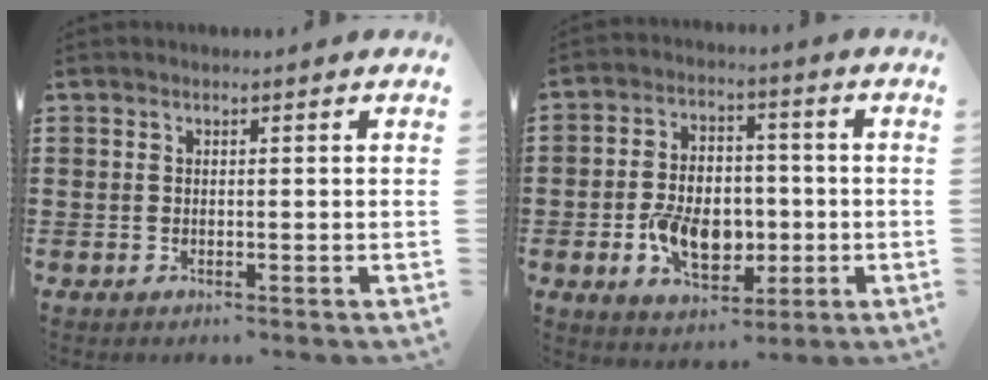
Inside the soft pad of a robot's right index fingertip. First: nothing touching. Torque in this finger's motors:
{"motor_torque": [1.69, 0.45, 0.46, 0.19]}